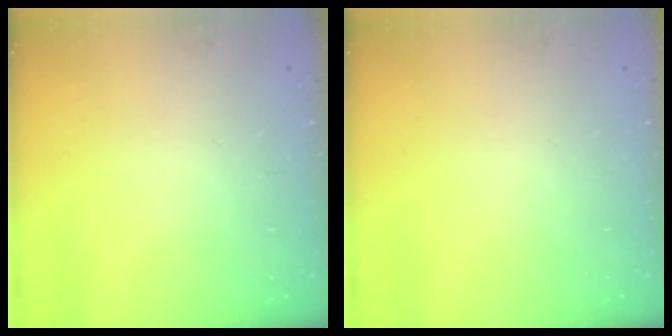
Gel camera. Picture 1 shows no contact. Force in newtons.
{"total": 0.0}